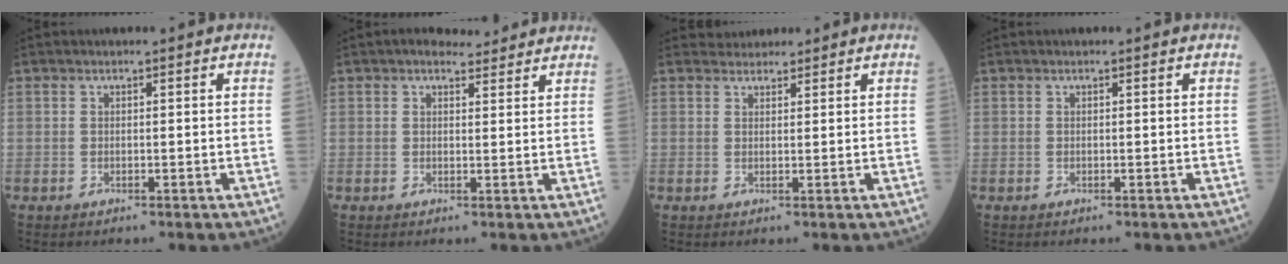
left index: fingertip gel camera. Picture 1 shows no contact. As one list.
[{"total": 3.5, "force": [3.1, 1.5, 0.6], "torque": [-0.008, 0.015, 0.042]}, {"total": 2.2, "force": [2.0, 0.9, -0.1], "torque": [-0.003, 0.017, 0.033]}, {"total": 0.0}]